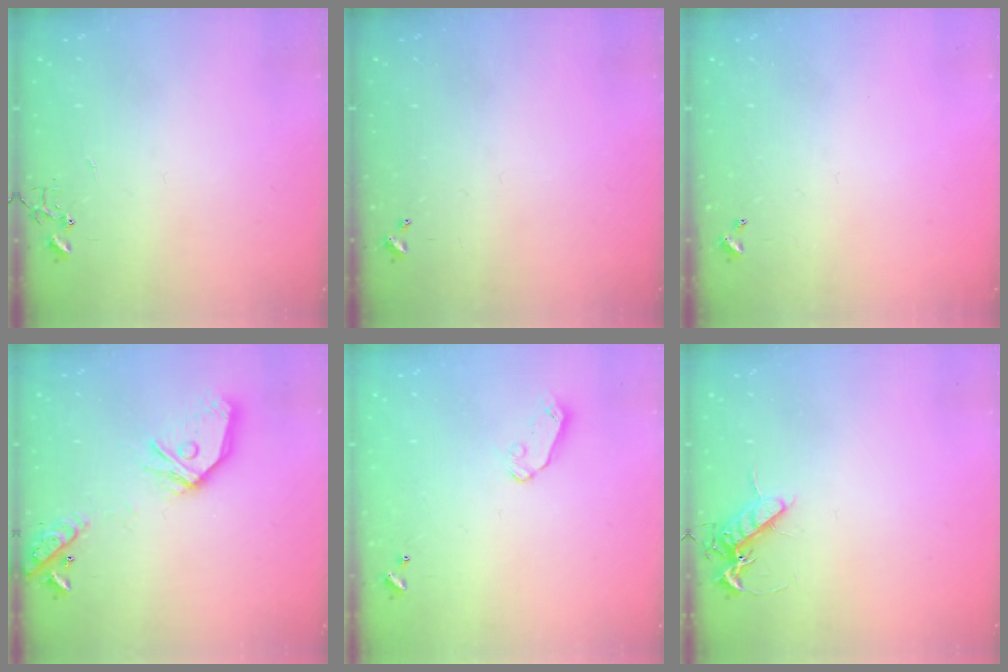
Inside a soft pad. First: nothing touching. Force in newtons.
{"total": 0.0}
{"total": 0.0}
{"total": 18.6, "press": 18.4, "slide": 2.5}
{"total": 5.4, "press": 5.4, "slide": 0.5}
{"total": 9.3, "press": 9.2, "slide": 1.3}